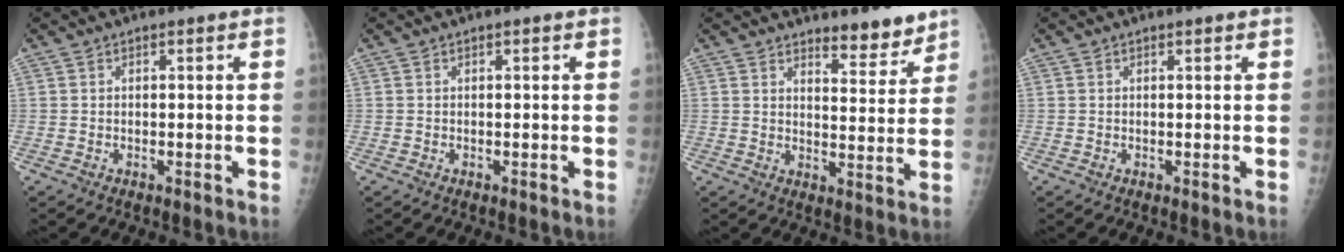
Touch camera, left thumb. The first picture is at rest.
{"total": 0.0}
{"total": 5.7, "force": [5.1, 1.7, 2.1], "torque": [-0.007, -0.045, 0.077]}
{"total": 0.0}